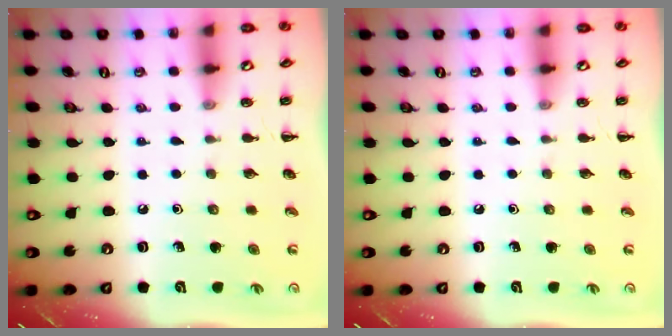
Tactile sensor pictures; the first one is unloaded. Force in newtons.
{"total": 0.0}